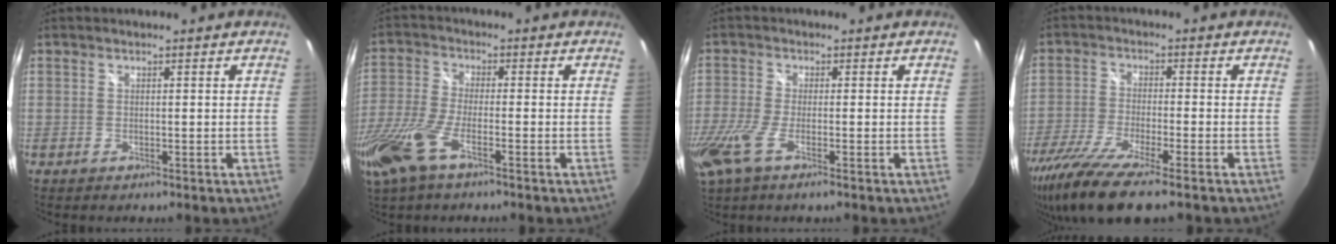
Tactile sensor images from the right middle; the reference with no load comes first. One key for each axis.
{"total": 11.6, "fx": -6.6, "fy": 3.0, "fz": 9.0, "tx": -0.212, "ty": -0.030, "tz": -0.137}
{"total": 8.9, "fx": -4.4, "fy": 1.5, "fz": 7.6, "tx": -0.187, "ty": -0.031, "tz": -0.088}
{"total": 12.7, "fx": -9.4, "fy": 1.3, "fz": 8.5, "tx": -0.187, "ty": -0.047, "tz": -0.172}